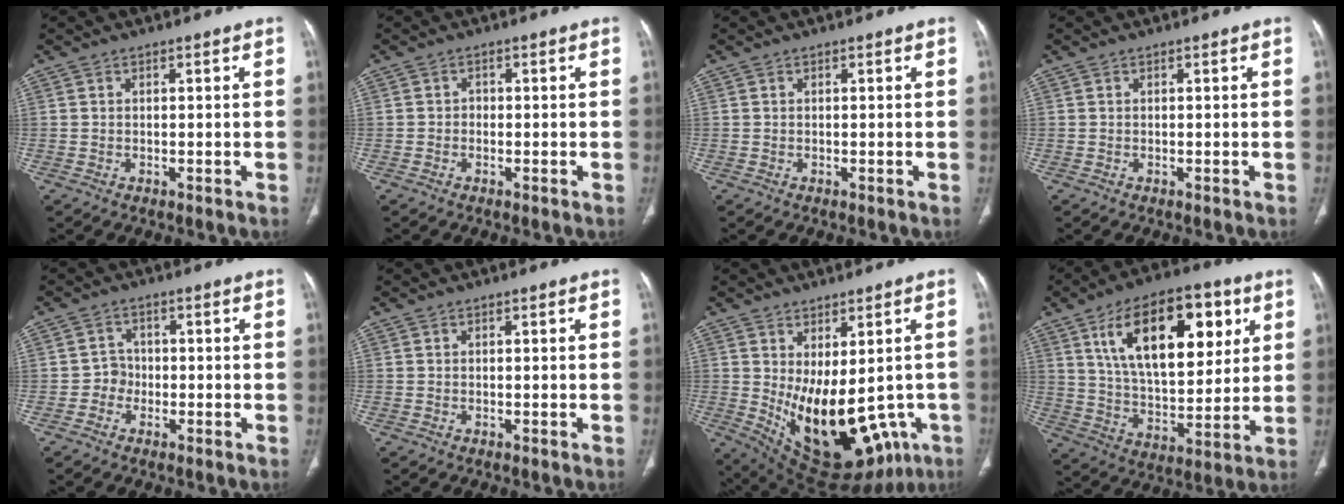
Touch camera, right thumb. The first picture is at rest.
{"total": 1.0, "force": [-0.3, 0.8, 0.4], "torque": [0.002, 0.004, -0.010]}
{"total": 0.0}
{"total": 0.0}
{"total": 2.7, "force": [-1.0, 2.4, 0.5], "torque": [0.008, 0.013, -0.028]}
{"total": 0.0}
{"total": 20.6, "force": [-4.4, 11.0, 16.8], "torque": [-0.225, -0.019, -0.028]}
{"total": 23.8, "force": [8.6, 12.6, 18.3], "torque": [-0.249, -0.013, 0.137]}